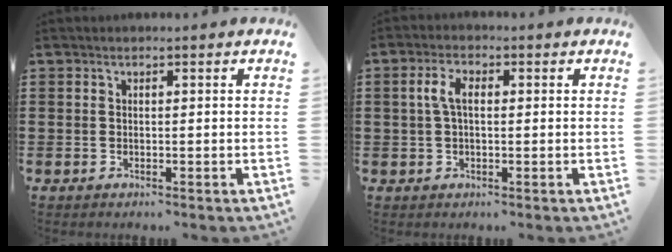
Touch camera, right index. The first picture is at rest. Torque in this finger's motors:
{"motor_torque": [0.53, -0.41, 0.36, 0.10]}